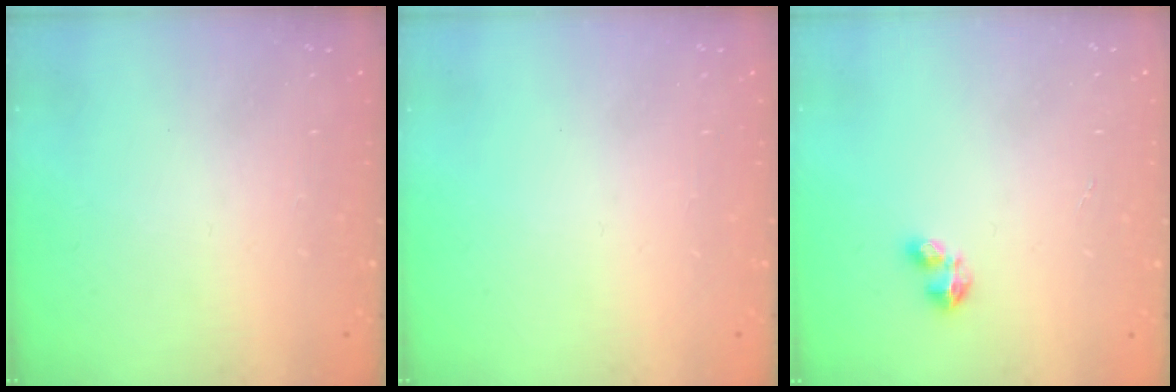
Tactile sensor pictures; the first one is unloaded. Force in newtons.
{"total": 0.0}
{"total": 2.4, "press": 2.4, "slide": 0.4}